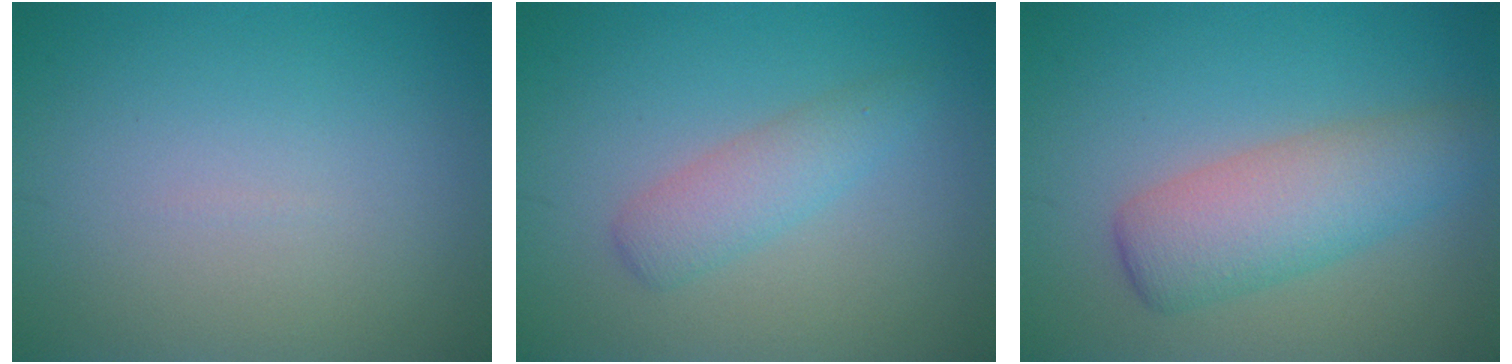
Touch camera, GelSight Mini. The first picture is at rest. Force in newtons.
{"total": 2.6, "press": 2.6, "slide": 0.1}
{"total": 5.2, "press": 5.2, "slide": 0.1}